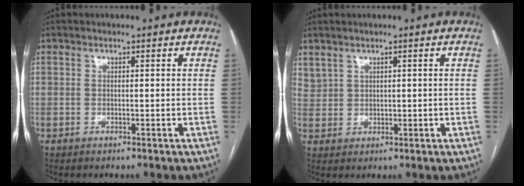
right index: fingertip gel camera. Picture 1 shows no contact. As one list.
[{"total": 2.7, "force": [2.0, 1.6, 0.8], "torque": [-0.020, 0.007, 0.051]}]